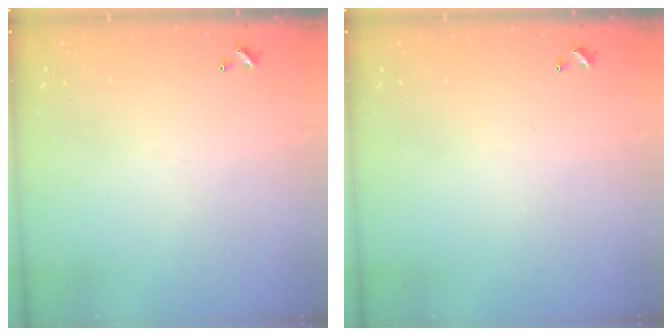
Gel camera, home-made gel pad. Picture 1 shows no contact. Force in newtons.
{"total": 0.0}